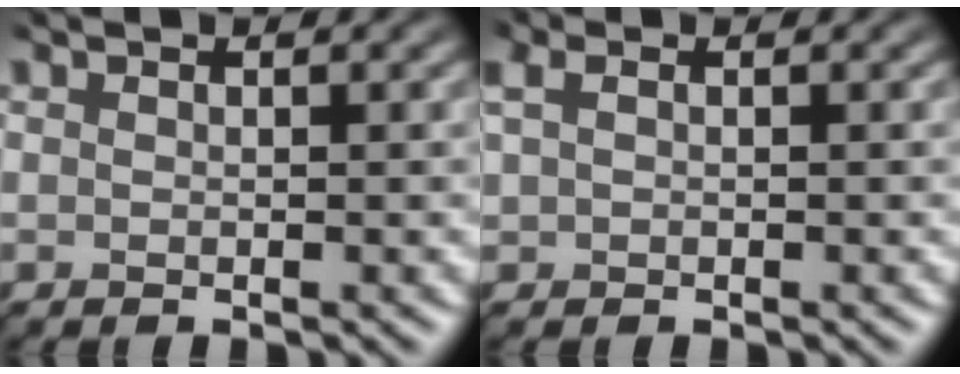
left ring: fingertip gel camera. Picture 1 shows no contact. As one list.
[{"total": 1.3, "force": [0.6, 0.9, 0.8], "torque": [-0.028, 0.009, 0.023]}]